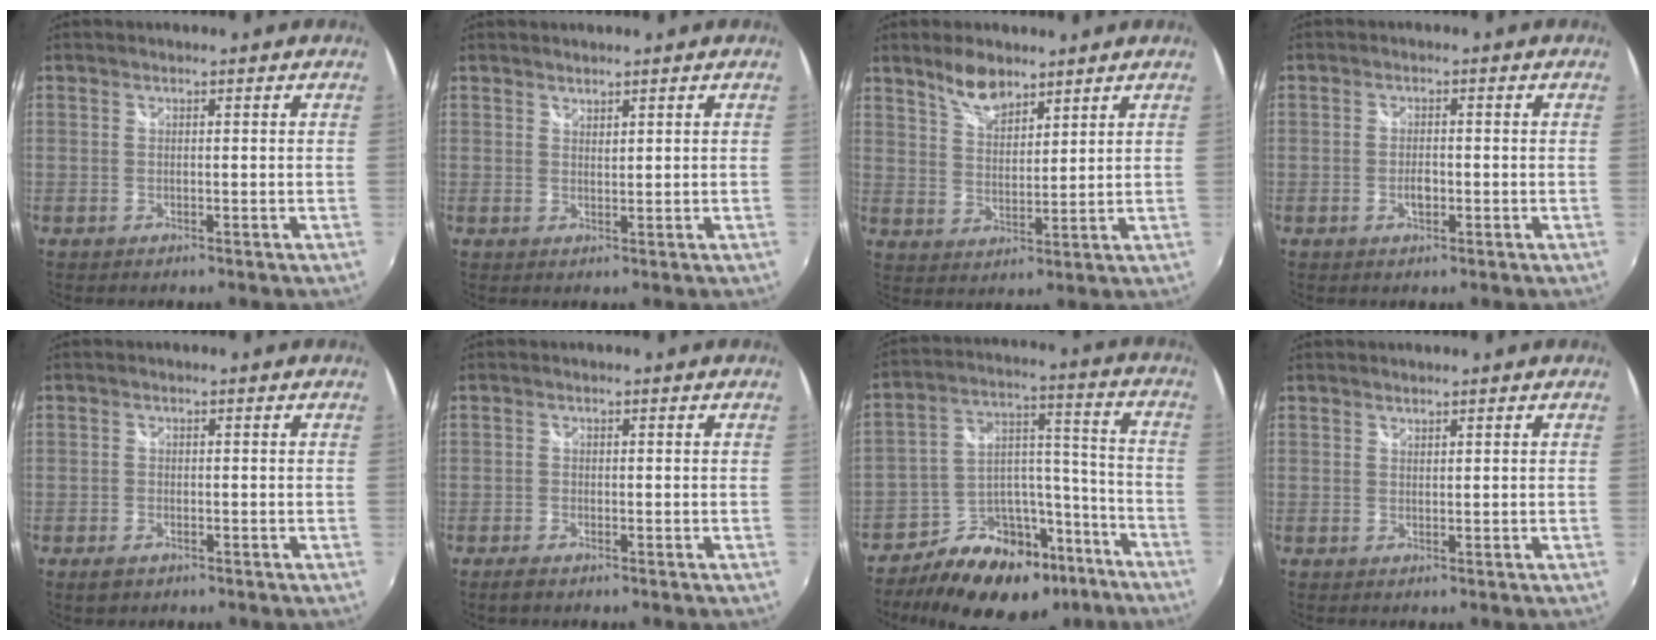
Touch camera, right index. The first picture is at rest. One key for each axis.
{"total": 1.1, "fx": 1.1, "fy": 0.3, "fz": 0.2, "tx": -0.001, "ty": 0.000, "tz": 0.019}
{"total": 6.5, "fx": 5.0, "fy": 2.6, "fz": 3.3, "tx": -0.053, "ty": 0.002, "tz": 0.095}
{"total": 2.1, "fx": -0.8, "fy": 1.1, "fz": 1.6, "tx": -0.028, "ty": 0.000, "tz": -0.014}
{"total": 2.6, "fx": -1.6, "fy": 1.5, "fz": 1.3, "tx": -0.026, "ty": -0.003, "tz": -0.026}
{"total": 2.0, "fx": -1.5, "fy": 0.7, "fz": 1.1, "tx": -0.024, "ty": -0.005, "tz": -0.028}
{"total": 20.4, "fx": -14.2, "fy": 11.9, "fz": 8.6, "tx": -0.156, "ty": 0.069, "tz": -0.194}
{"total": 0.5, "fx": 0.5, "fy": 0.1, "fz": 0.0, "tx": 0.001, "ty": 0.000, "tz": 0.010}